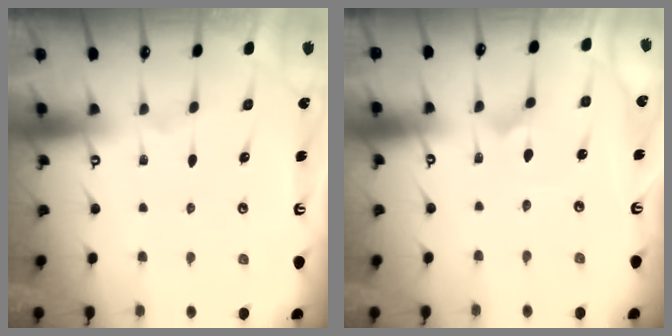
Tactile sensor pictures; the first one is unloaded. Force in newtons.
{"total": 2.8, "press": 2.8, "slide": 0.2}